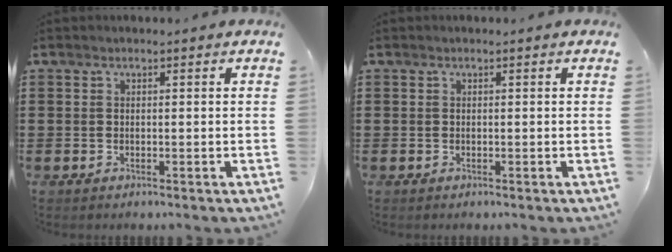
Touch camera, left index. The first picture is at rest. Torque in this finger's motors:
{"motor_torque": [0.00, 0.00, 0.00, 0.00]}